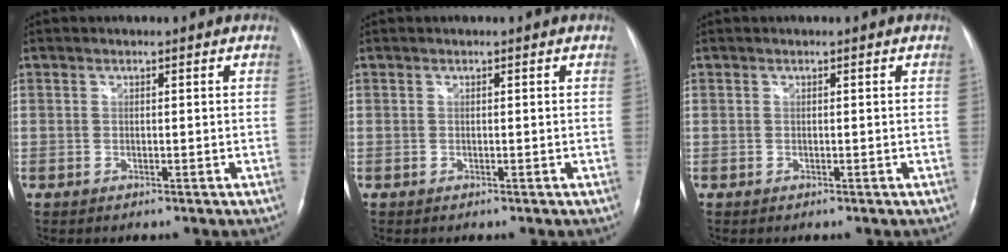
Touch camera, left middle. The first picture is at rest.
{"total": 0.0}
{"total": 0.0}